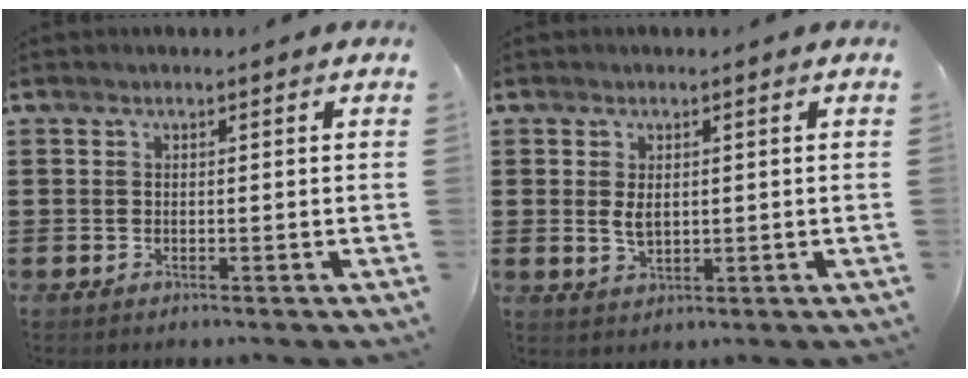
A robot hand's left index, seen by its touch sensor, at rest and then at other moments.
{"total": 2.6, "force": [0.5, 1.5, 2.0], "torque": [-0.051, 0.002, 0.005]}